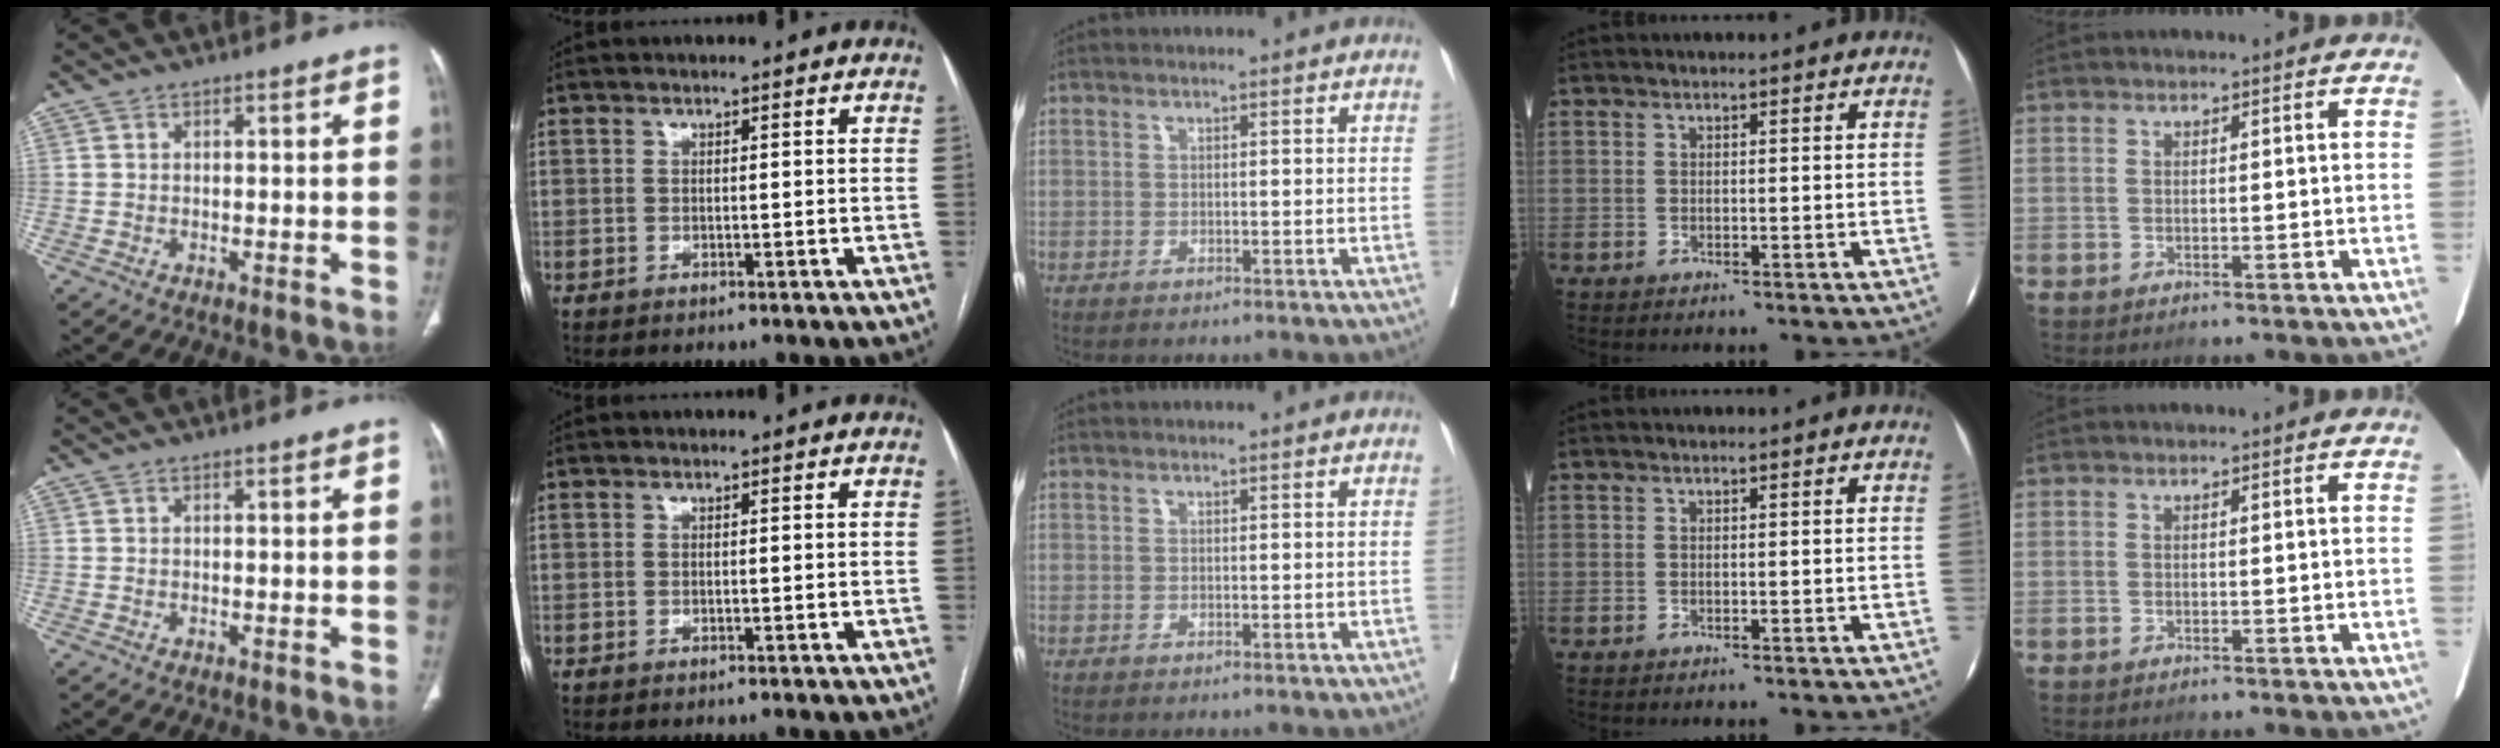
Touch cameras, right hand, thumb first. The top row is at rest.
{}